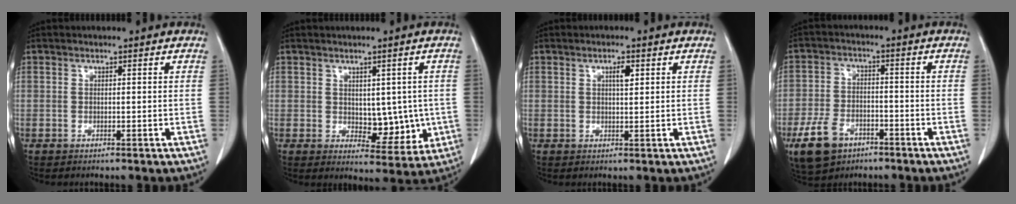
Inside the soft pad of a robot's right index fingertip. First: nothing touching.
{"total": 6.7, "force": [-0.1, 3.9, 5.4], "torque": [-0.055, -0.004, 0.014]}
{"total": 2.0, "force": [0.8, 0.5, 1.8], "torque": [-0.029, 0.000, 0.013]}
{"total": 8.5, "force": [-4.9, 5.2, 4.5], "torque": [-0.099, 0.004, -0.081]}